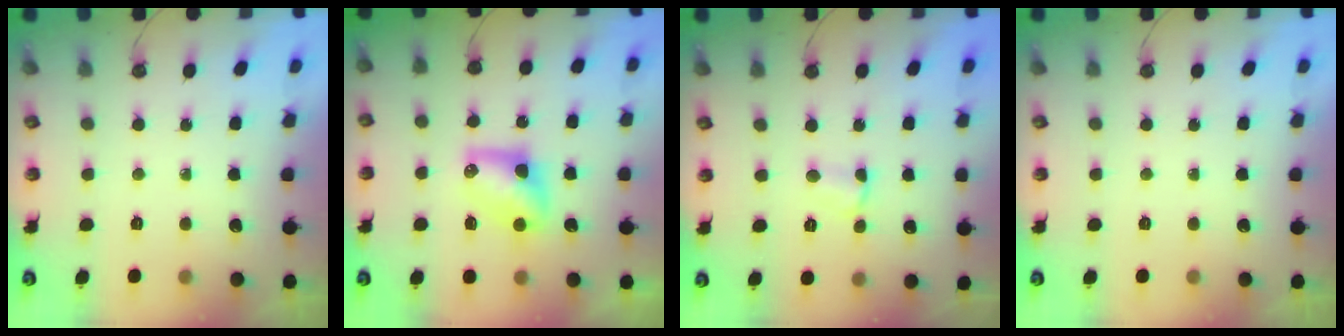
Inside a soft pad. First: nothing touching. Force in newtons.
{"total": 7.9, "press": 7.9, "slide": 0.7}
{"total": 3.3, "press": 3.3, "slide": 0.5}
{"total": 0.0}